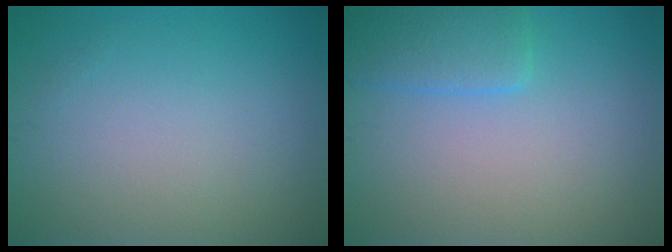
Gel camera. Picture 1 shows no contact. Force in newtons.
{"total": 3.0, "press": 3.0, "slide": 0.2}